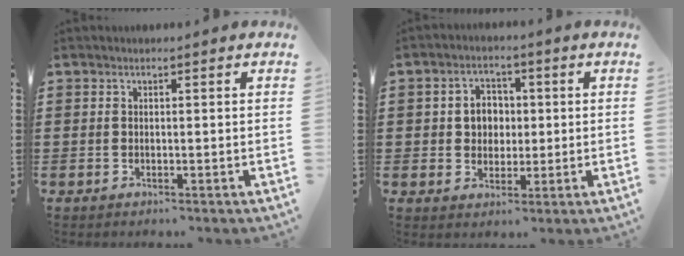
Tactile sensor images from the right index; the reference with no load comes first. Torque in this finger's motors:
{"motor_torque": [0.51, -0.31, 0.19, 0.08]}